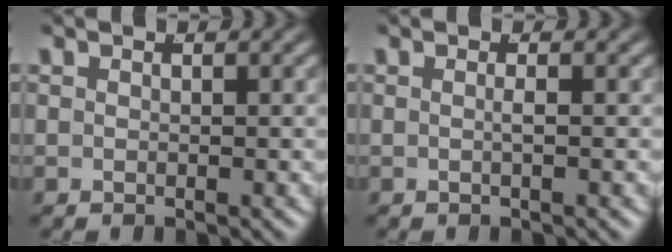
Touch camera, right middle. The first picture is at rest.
{"total": 0.8, "force": [-0.2, -0.4, 0.6], "torque": [-0.013, -0.002, -0.004]}